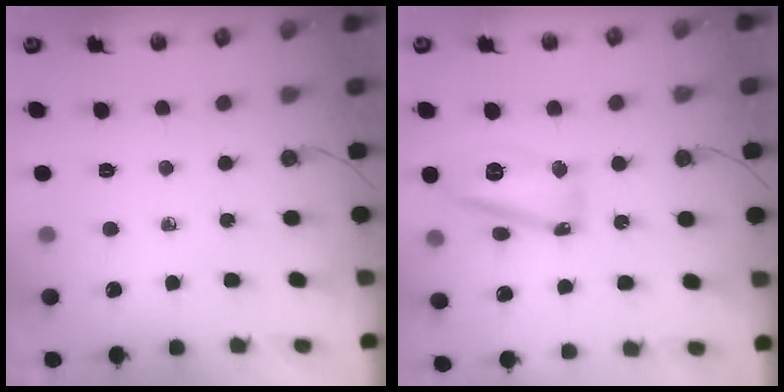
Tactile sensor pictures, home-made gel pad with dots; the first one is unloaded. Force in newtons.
{"total": 14.3, "press": 14.2, "slide": 1.3}